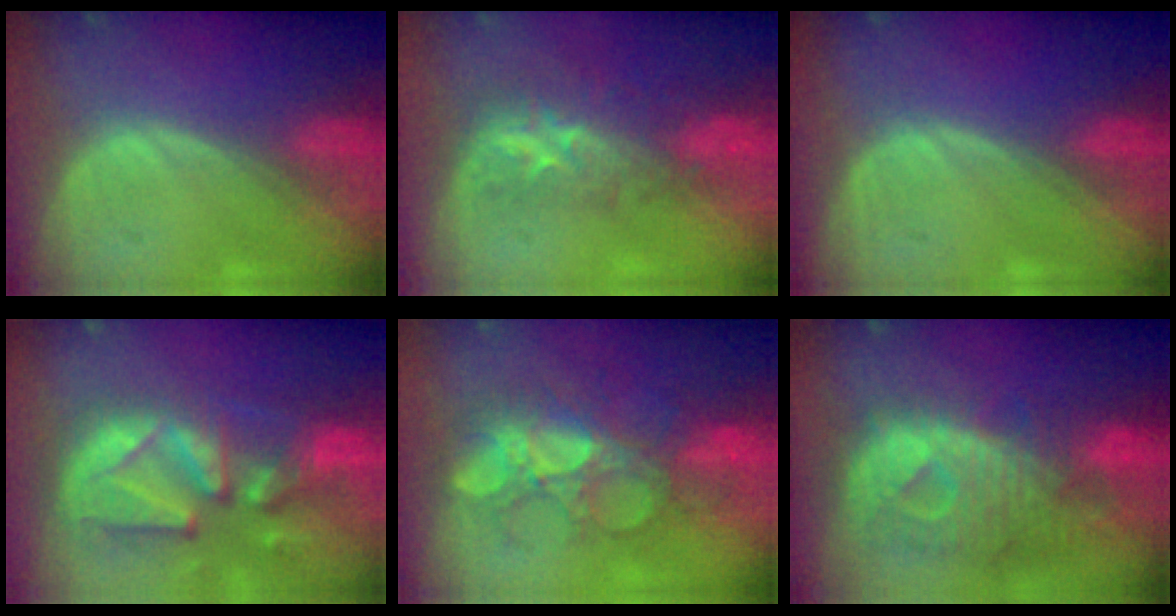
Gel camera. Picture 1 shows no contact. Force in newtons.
{"total": 8.8, "press": 7.2, "slide": 4.9}
{"total": 0.0}
{"total": 13.0, "press": 11.3, "slide": 6.5}
{"total": 9.0, "press": 8.8, "slide": 2.0}
{"total": 12.1, "press": 10.5, "slide": 6.1}